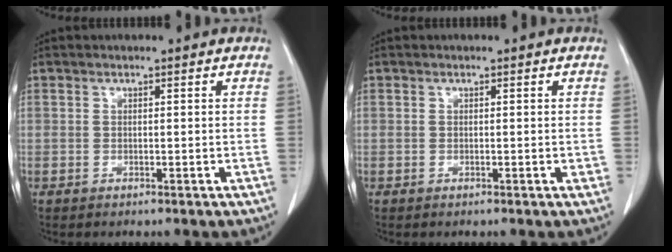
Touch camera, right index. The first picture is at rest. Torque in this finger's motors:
{"motor_torque": [0.19, 0.04, 0.10, 0.02]}